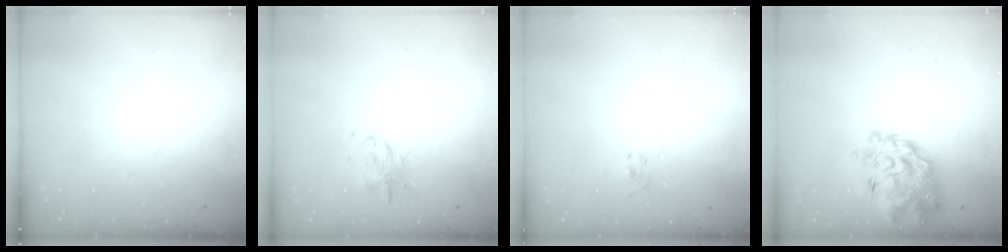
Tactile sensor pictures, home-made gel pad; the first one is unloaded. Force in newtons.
{"total": 2.4, "press": 2.4, "slide": 0.3}
{"total": 1.0, "press": 0.6, "slide": 0.8}
{"total": 10.5, "press": 10.0, "slide": 3.4}